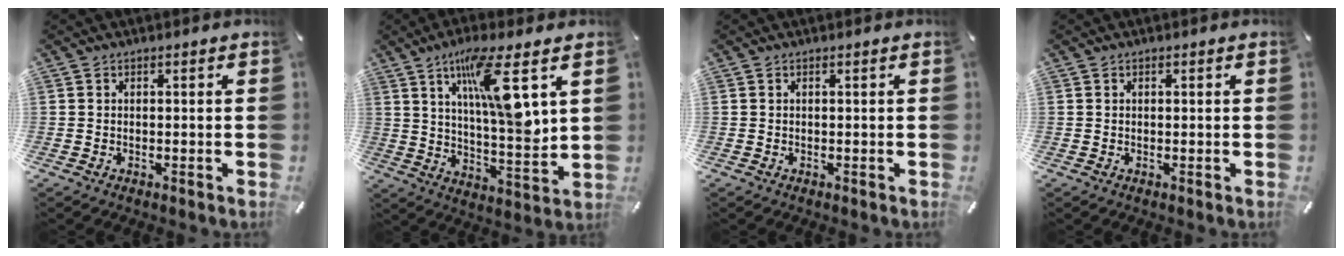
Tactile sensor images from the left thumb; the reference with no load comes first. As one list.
[{"total": 15.4, "force": [7.5, 3.3, 13.1], "torque": [-0.228, -0.030, 0.115]}, {"total": 0.0}, {"total": 0.0}]